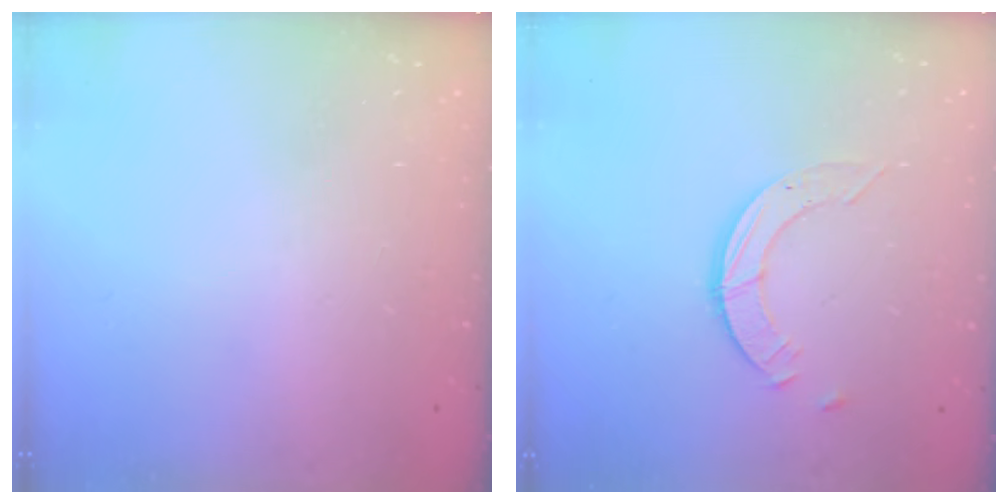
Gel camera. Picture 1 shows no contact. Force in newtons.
{"total": 3.5, "press": 3.5, "slide": 0.2}